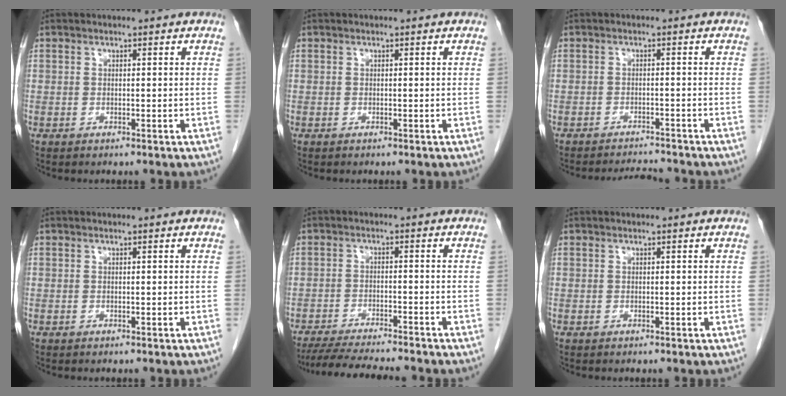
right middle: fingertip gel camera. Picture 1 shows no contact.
{"total": 0.0}
{"total": 3.8, "force": [-3.8, -0.2, 0.1], "torque": [-0.003, -0.010, -0.059]}
{"total": 0.0}
{"total": 10.9, "force": [-9.7, 0.1, 4.9], "torque": [-0.068, -0.018, -0.151]}
{"total": 0.0}